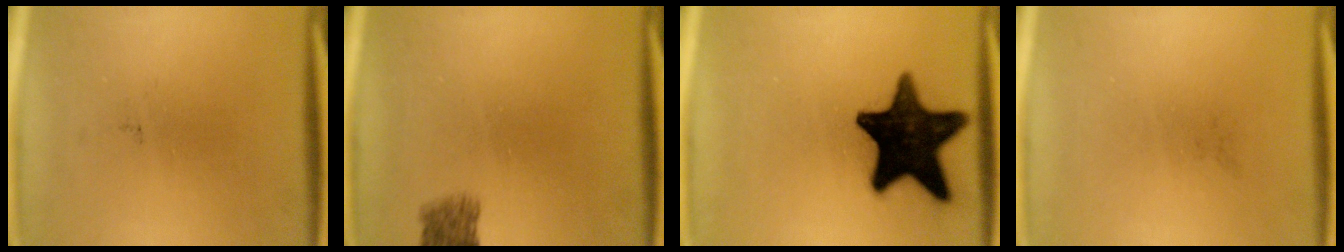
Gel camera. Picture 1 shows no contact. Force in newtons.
{"total": 2.9}
{"total": 18.4}
{"total": 0.0}